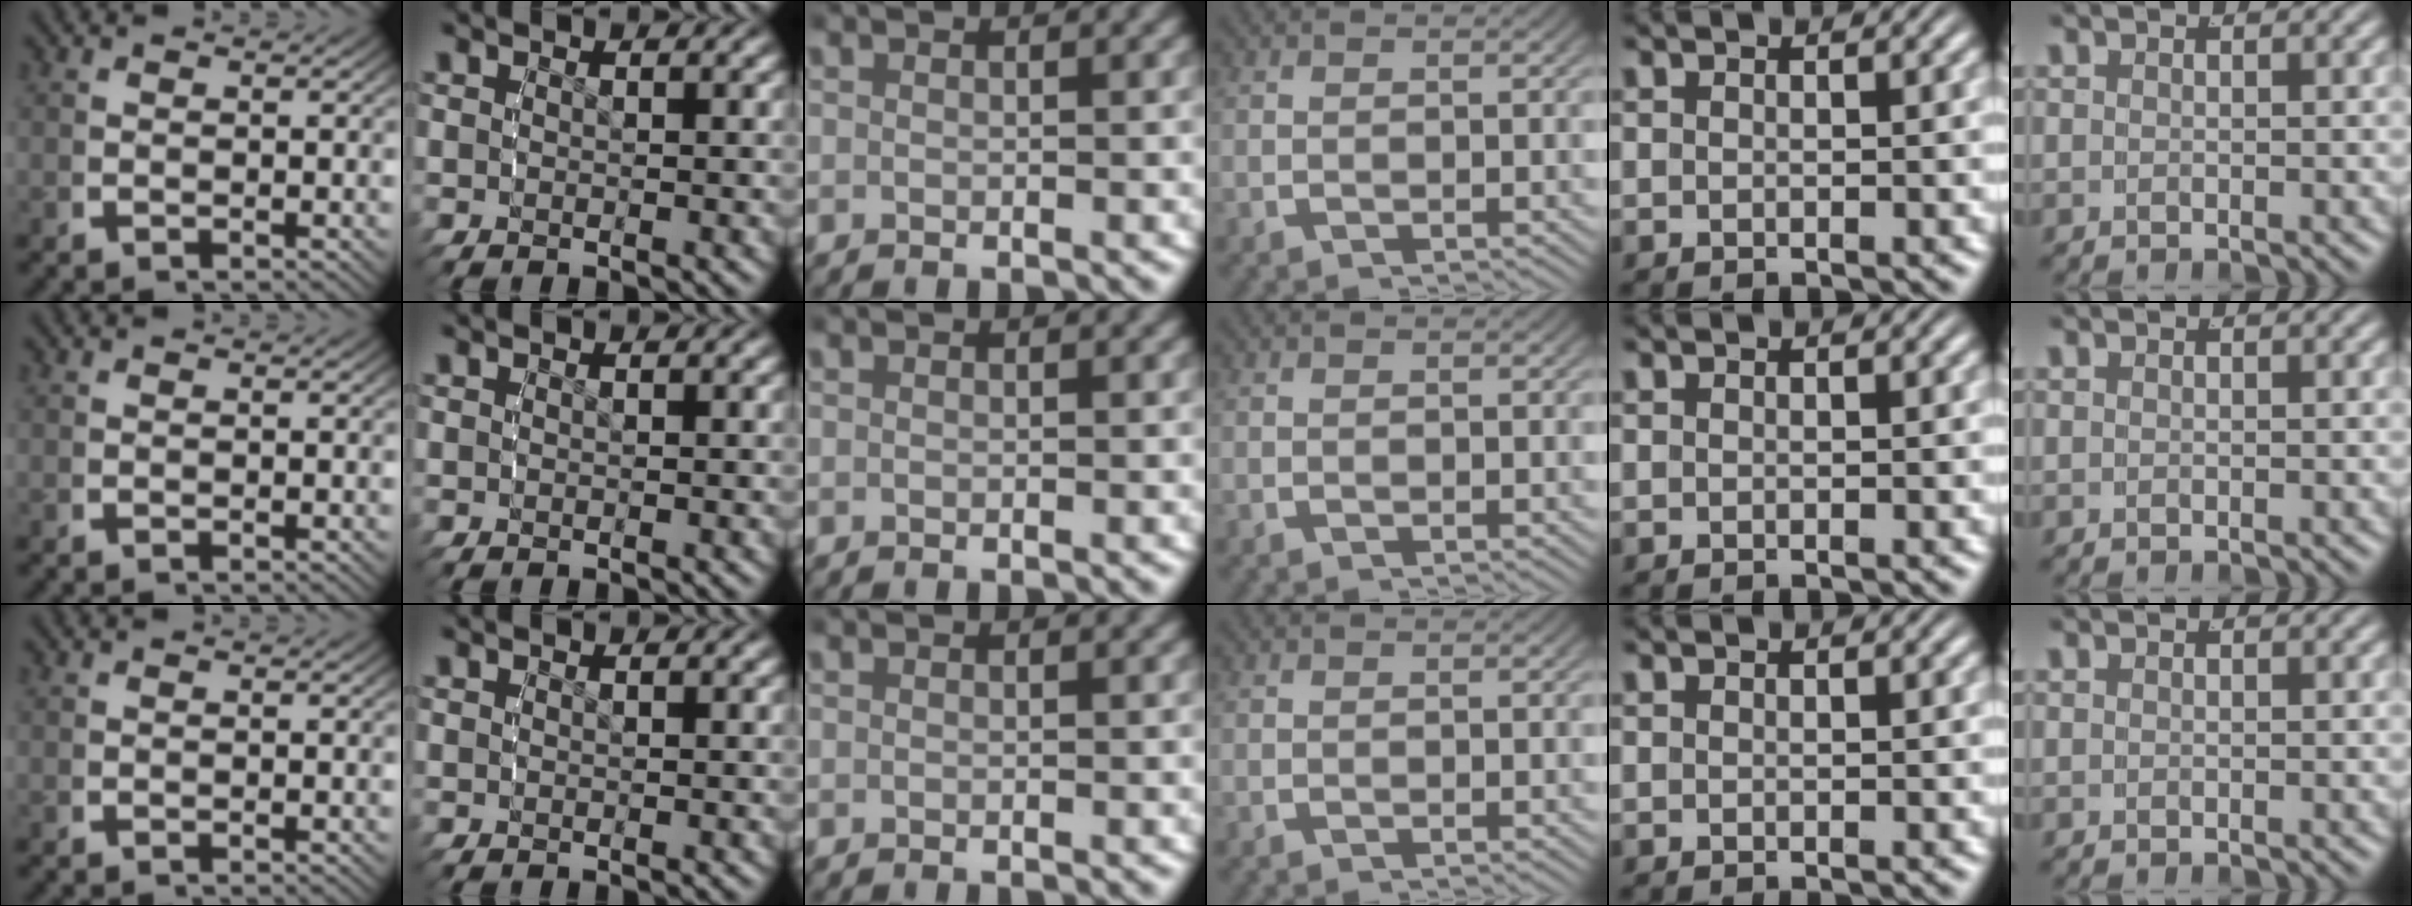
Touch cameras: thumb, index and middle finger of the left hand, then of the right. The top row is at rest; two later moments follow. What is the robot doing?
{"motion": "reach", "object": "paper plate"}